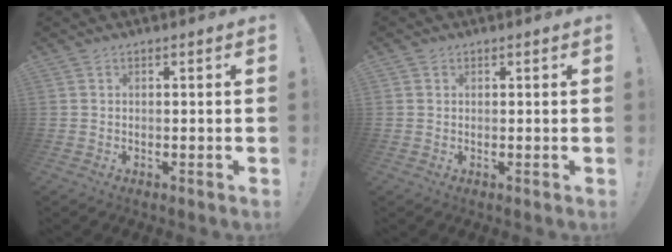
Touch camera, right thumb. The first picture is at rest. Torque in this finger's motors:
{"motor_torque": [0.05, -0.10, -0.13, 0.16, 0.06]}